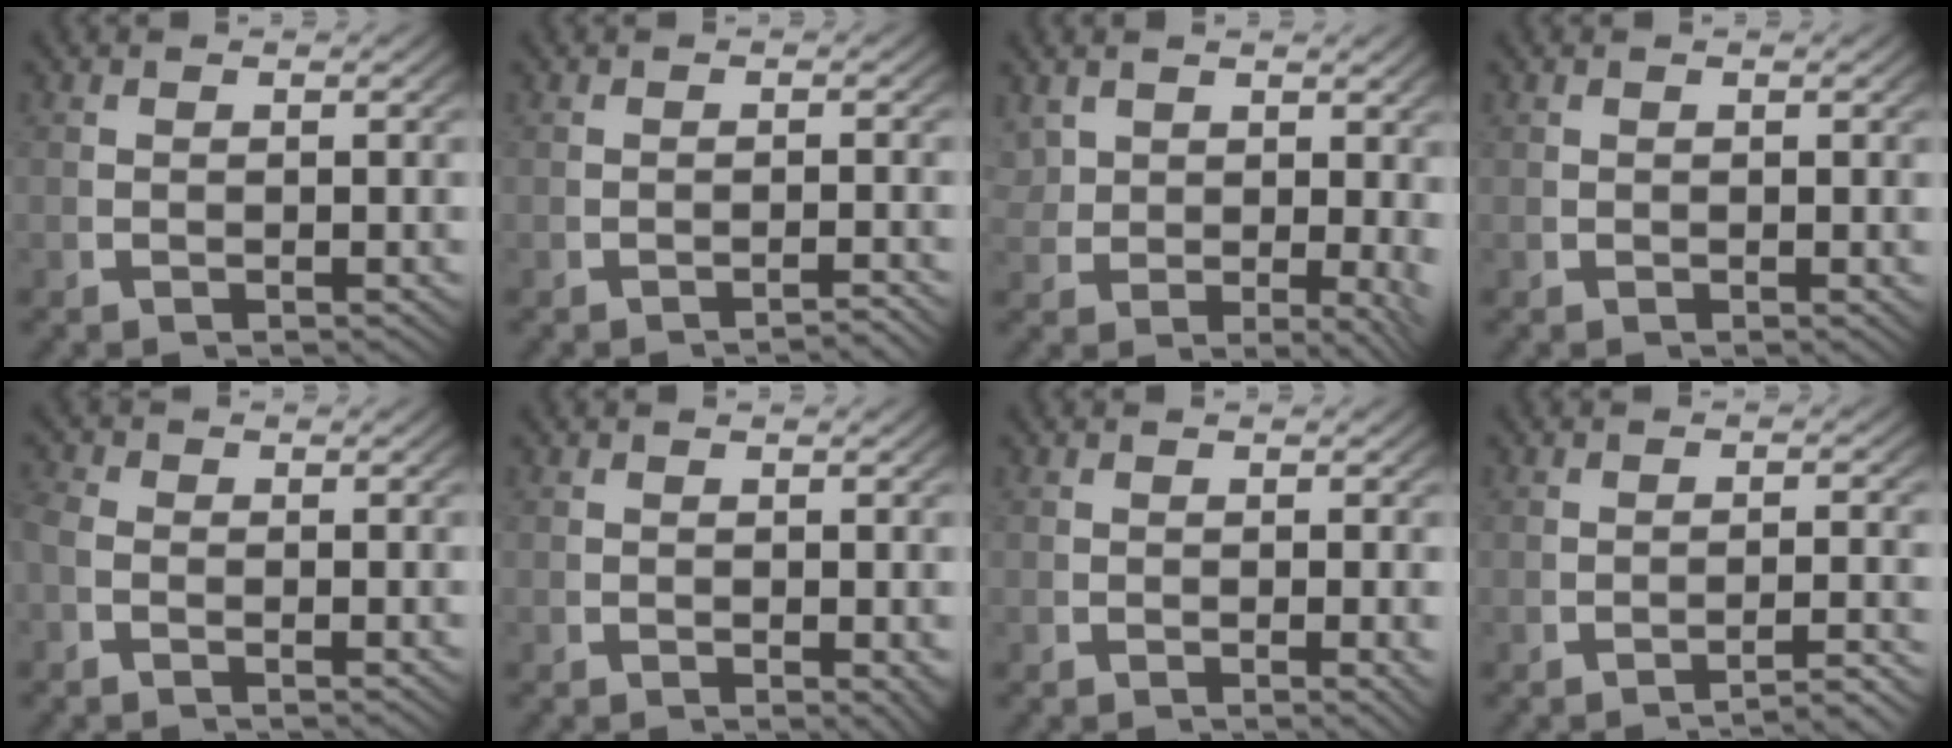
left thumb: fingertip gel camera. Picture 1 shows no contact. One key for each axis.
{"total": 1.5, "fx": -1.4, "fy": -0.1, "fz": 0.5, "tx": -0.010, "ty": 0.006, "tz": -0.024}
{"total": 3.6, "fx": 1.5, "fy": 2.1, "fz": 2.5, "tx": -0.035, "ty": -0.019, "tz": 0.042}
{"total": 0.0}
{"total": 1.2, "fx": -0.5, "fy": 0.9, "fz": 0.6, "tx": -0.022, "ty": -0.006, "tz": -0.011}
{"total": 0.9, "fx": -0.1, "fy": 0.3, "fz": 0.8, "tx": -0.009, "ty": -0.005, "tz": 0.001}
{"total": 1.0, "fx": -0.1, "fy": 0.2, "fz": 1.0, "tx": -0.014, "ty": -0.004, "tz": -0.002}
{"total": 2.9, "fx": -2.6, "fy": 0.0, "fz": 1.1, "tx": -0.016, "ty": 0.003, "tz": -0.043}